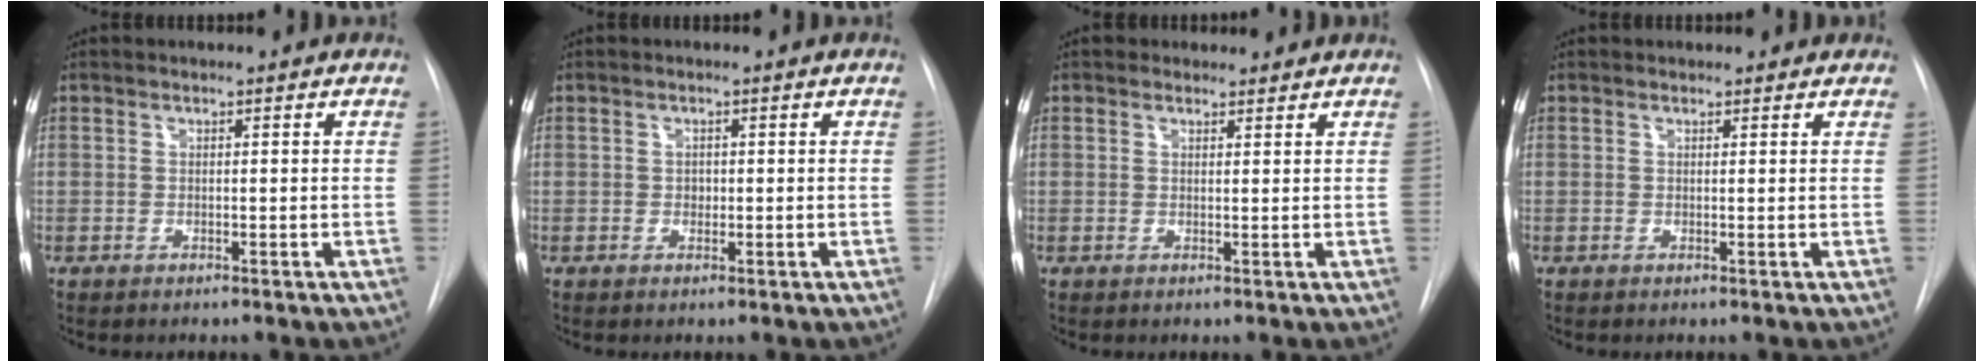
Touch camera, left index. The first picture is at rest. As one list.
[{"total": 0.9, "force": [-0.1, 0.7, 0.4], "torque": [-0.005, 0.004, 0.001]}, {"total": 1.6, "force": [1.3, 0.8, -0.1], "torque": [0.002, 0.005, 0.014]}, {"total": 1.7, "force": [1.5, 0.8, 0.1], "torque": [-0.002, 0.005, 0.010]}]